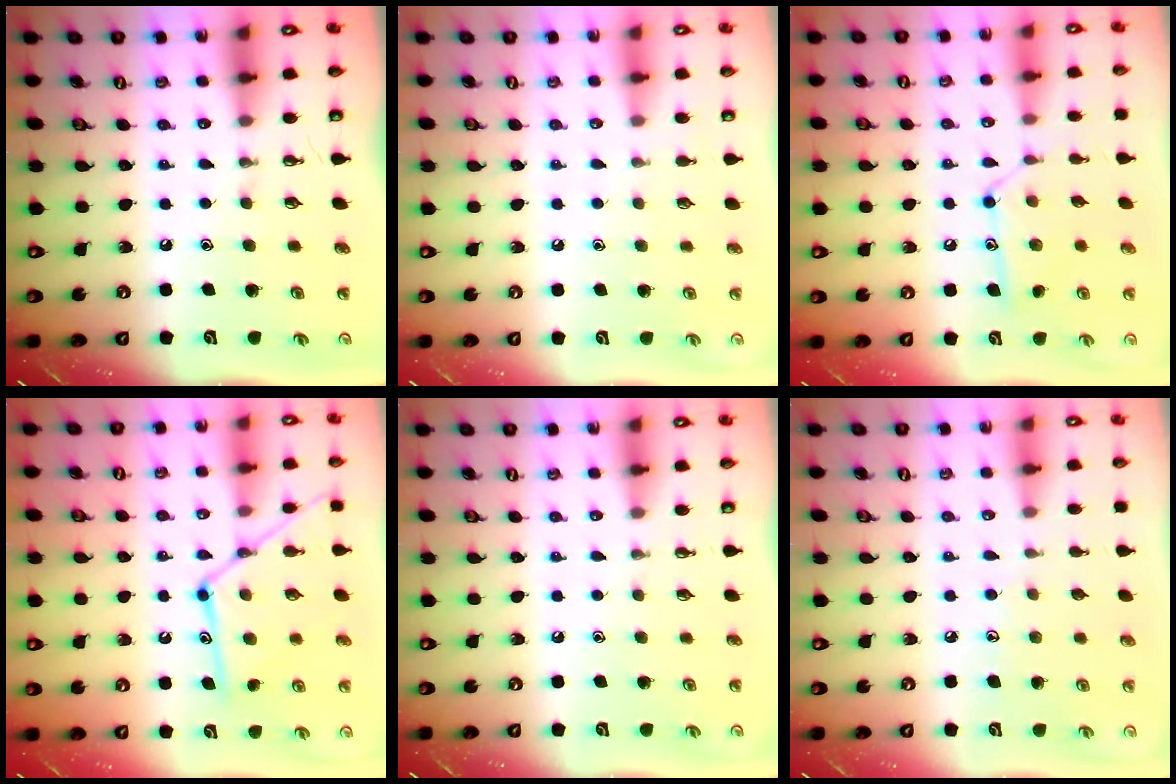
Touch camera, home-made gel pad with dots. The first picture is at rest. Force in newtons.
{"total": 2.8, "press": 2.8, "slide": 0.2}
{"total": 12.1, "press": 12.1, "slide": 0.6}
{"total": 15.3, "press": 15.2, "slide": 1.3}
{"total": 0.0}
{"total": 4.6, "press": 4.5, "slide": 0.4}